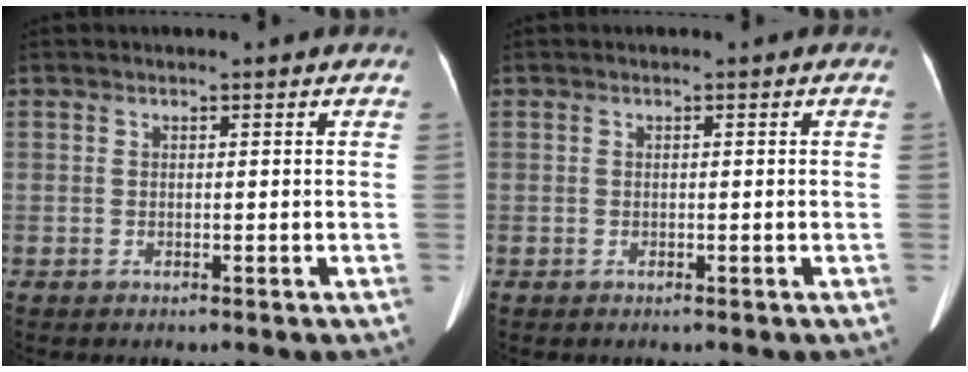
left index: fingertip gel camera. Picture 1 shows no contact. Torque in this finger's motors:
{"motor_torque": [0.00, 0.00, 0.00, 0.00]}